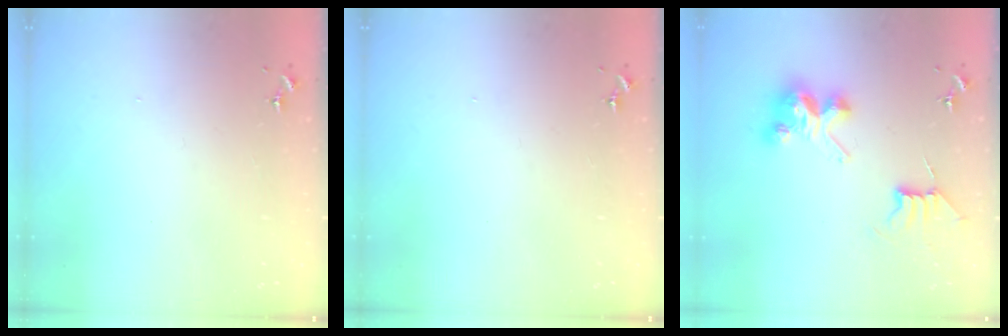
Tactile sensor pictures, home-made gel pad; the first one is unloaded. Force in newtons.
{"total": 0.0}
{"total": 9.3, "press": 9.3, "slide": 0.8}